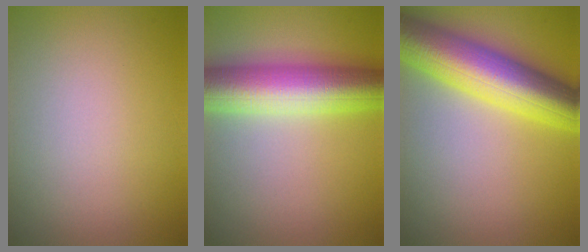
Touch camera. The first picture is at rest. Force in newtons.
{"total": 9.6, "press": 9.6, "slide": 0.1}
{"total": 10.7, "press": 10.7, "slide": 0.2}